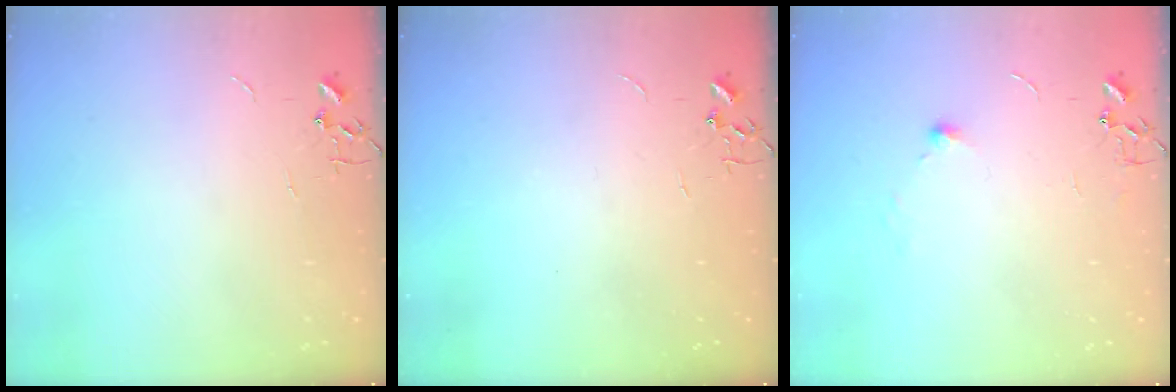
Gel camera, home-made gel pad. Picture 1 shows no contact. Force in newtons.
{"total": 0.0}
{"total": 5.5, "press": 5.5, "slide": 0.8}